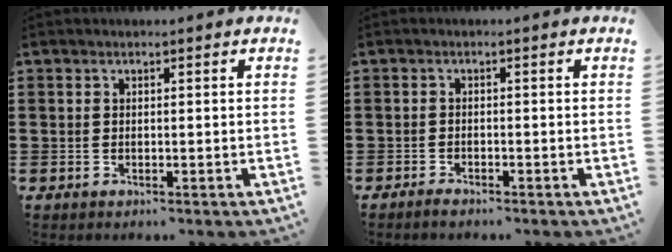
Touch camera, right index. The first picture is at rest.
{"total": 0.9, "force": [-0.9, 0.0, 0.1], "torque": [-0.006, -0.003, -0.016]}